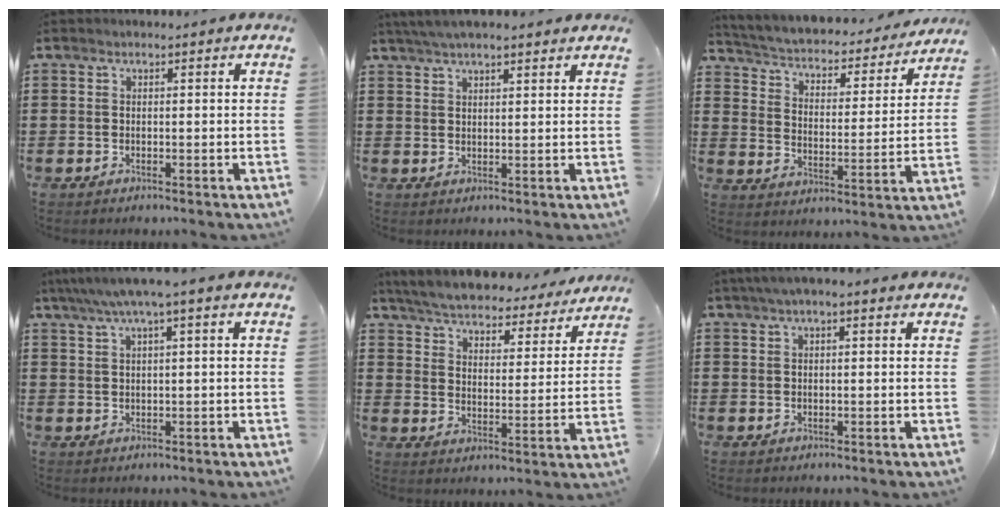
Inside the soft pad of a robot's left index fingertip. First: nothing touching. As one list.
[{"total": 3.9, "force": [3.3, 0.6, 2.0], "torque": [-0.046, 0.003, 0.061]}, {"total": 2.3, "force": [2.0, 0.8, 0.6], "torque": [-0.029, -0.024, 0.022]}, {"total": 3.7, "force": [2.1, -0.1, 3.0], "torque": [-0.064, 0.002, 0.035]}, {"total": 5.5, "force": [5.5, 0.2, 0.9], "torque": [-0.046, -0.040, 0.093]}, {"total": 2.6, "force": [1.6, 0.5, 1.9], "torque": [-0.039, 0.006, 0.029]}]